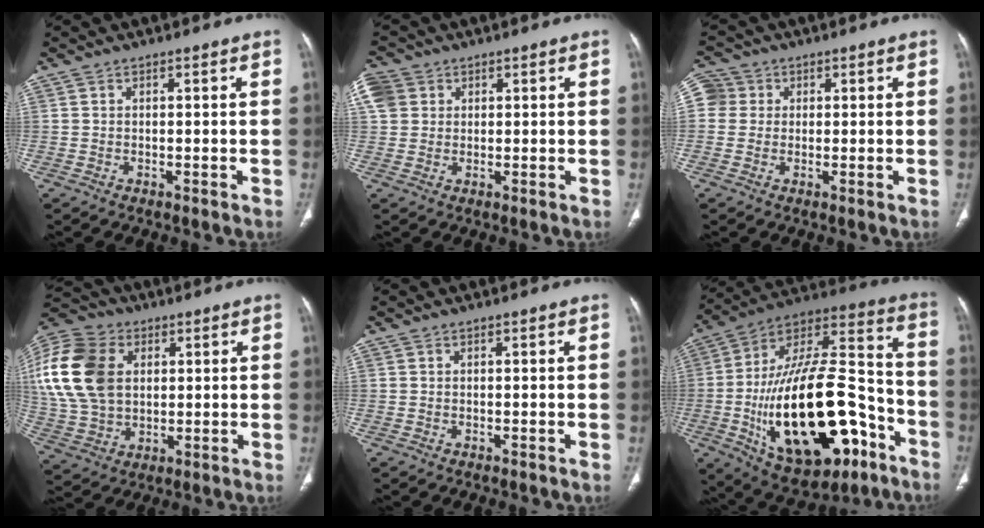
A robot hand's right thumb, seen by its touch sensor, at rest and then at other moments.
{"total": 7.3, "force": [2.8, 6.0, 3.0], "torque": [-0.068, 0.014, 0.056]}
{"total": 4.8, "force": [1.0, 4.5, 1.1], "torque": [-0.006, 0.009, 0.016]}
{"total": 22.7, "force": [5.1, 16.2, 15.0], "torque": [-0.329, 0.012, 0.099]}
{"total": 0.0}
{"total": 33.8, "force": [-11.1, 15.8, 27.7], "torque": [-0.477, 0.046, -0.162]}